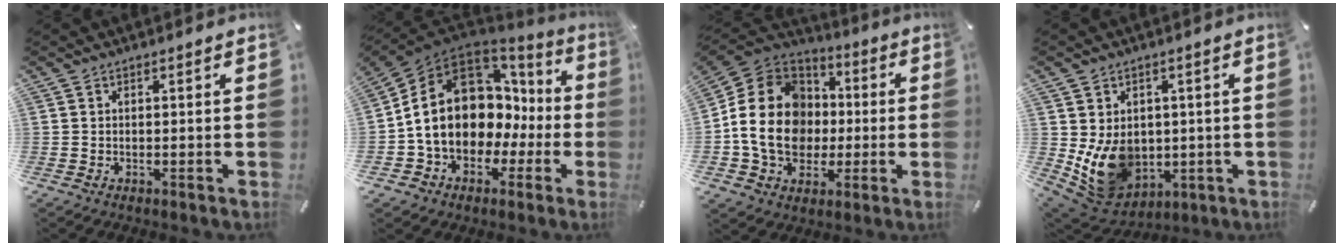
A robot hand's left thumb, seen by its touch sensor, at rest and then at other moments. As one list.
[{"total": 16.5, "force": [1.3, 12.8, 10.4], "torque": [-0.213, -0.019, 0.018]}, {"total": 19.3, "force": [-2.3, 16.2, 10.2], "torque": [-0.208, 0.024, -0.040]}, {"total": 11.7, "force": [-0.1, 10.1, 6.0], "torque": [-0.120, -0.018, 0.009]}]